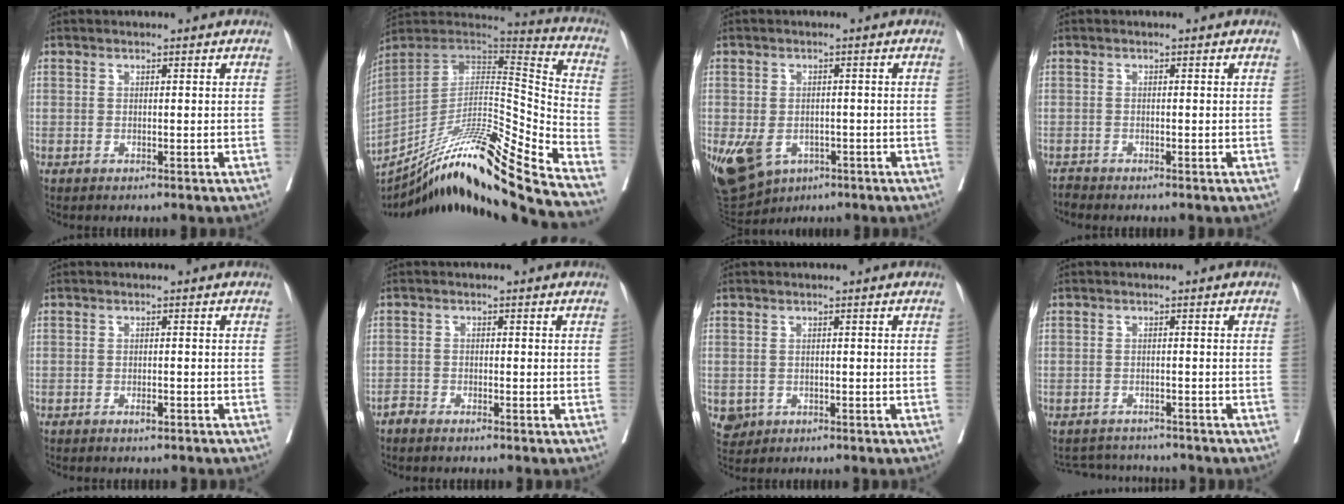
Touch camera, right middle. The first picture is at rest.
{"total": 28.2, "force": [-21.9, -0.4, 17.8], "torque": [-0.257, -0.019, -0.364]}
{"total": 11.8, "force": [-4.8, 8.8, 6.2], "torque": [-0.148, -0.004, -0.062]}
{"total": 0.8, "force": [-0.7, -0.1, -0.2], "torque": [0.003, -0.005, -0.016]}
{"total": 0.9, "force": [-0.6, 0.1, 0.6], "torque": [-0.019, 0.000, -0.009]}
{"total": 1.4, "force": [-1.3, 0.2, 0.3], "torque": [-0.005, 0.001, -0.026]}
{"total": 2.2, "force": [-0.8, 2.0, 0.5], "torque": [-0.007, 0.003, -0.003]}
{"total": 4.9, "force": [-4.9, 0.8, 0.2], "torque": [-0.002, 0.004, -0.072]}